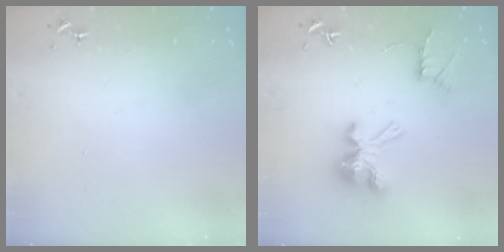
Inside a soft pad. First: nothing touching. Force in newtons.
{"total": 11.6, "press": 11.5, "slide": 0.7}